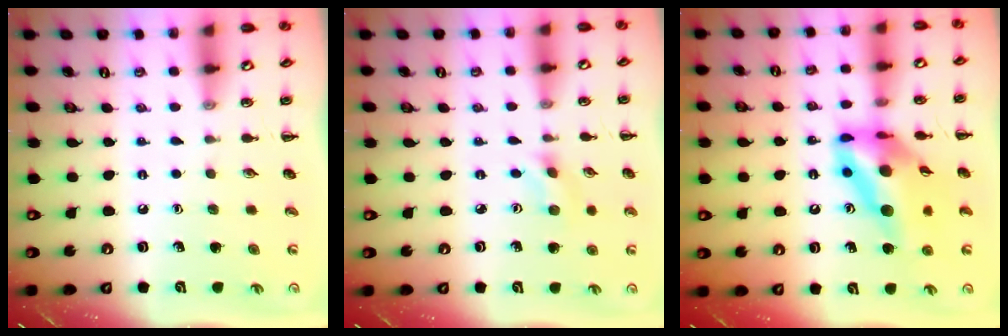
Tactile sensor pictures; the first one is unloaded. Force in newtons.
{"total": 1.6, "press": 1.5, "slide": 0.5}
{"total": 15.1, "press": 14.2, "slide": 5.0}